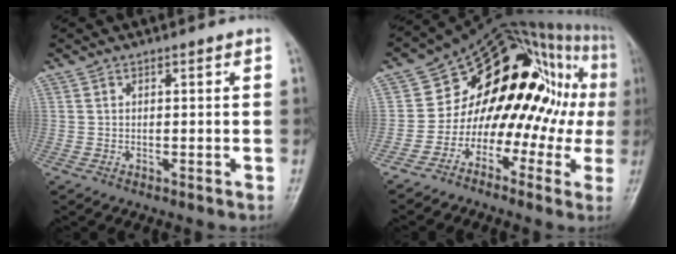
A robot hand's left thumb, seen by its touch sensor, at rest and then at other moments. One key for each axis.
{"total": 22.3, "fx": -0.3, "fy": 14.4, "fz": 17.0, "tx": -0.165, "ty": 0.096, "tz": -0.009}